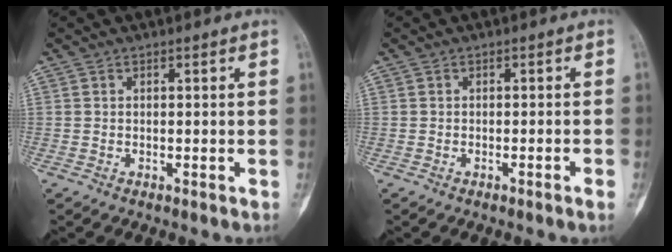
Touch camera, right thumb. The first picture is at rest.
{"total": 1.2, "force": [-0.7, -0.2, 1.0], "torque": [-0.020, 0.002, -0.011]}